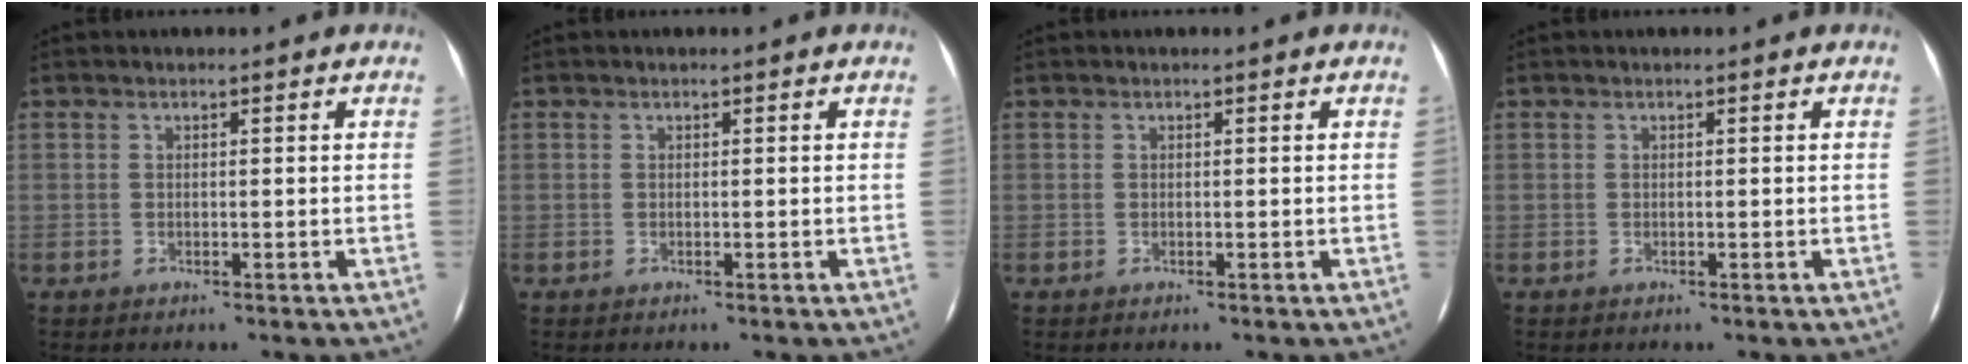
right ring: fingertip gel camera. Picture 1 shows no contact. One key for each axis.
{"total": 0.0}
{"total": 0.0}
{"total": 0.0}